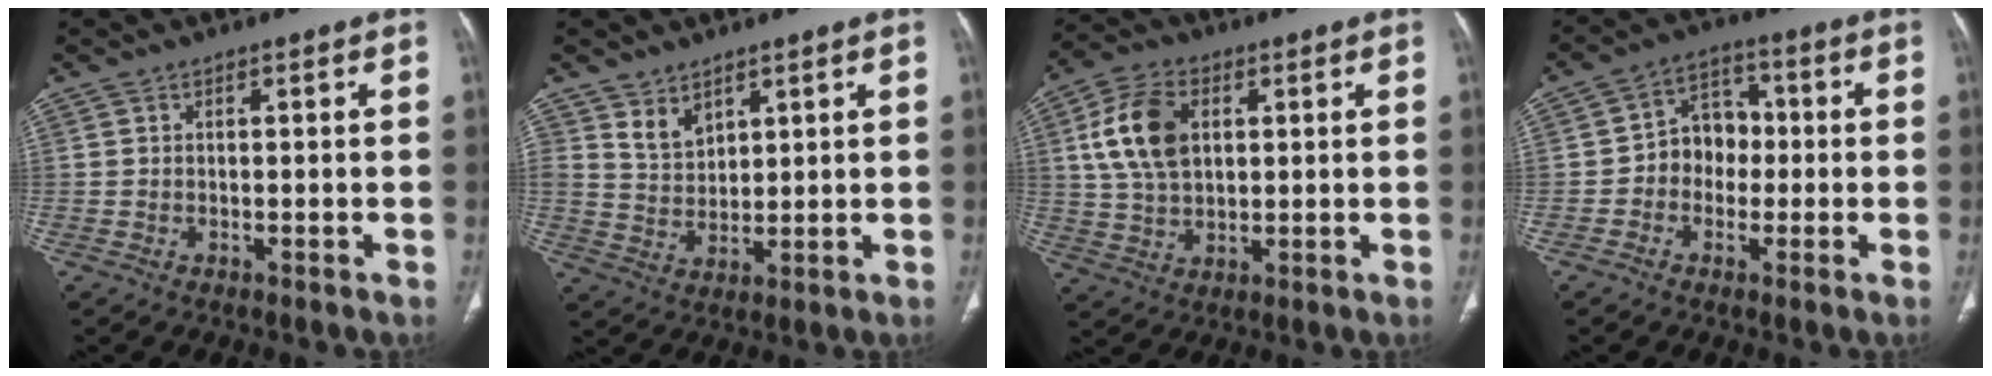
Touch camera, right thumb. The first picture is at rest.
{"total": 5.0, "force": [3.4, 3.1, 1.9], "torque": [-0.015, -0.031, 0.074]}
{"total": 12.1, "force": [2.9, 7.7, 8.8], "torque": [-0.162, 0.005, 0.054]}
{"total": 7.9, "force": [-0.9, 6.5, 4.4], "torque": [-0.030, 0.032, -0.027]}